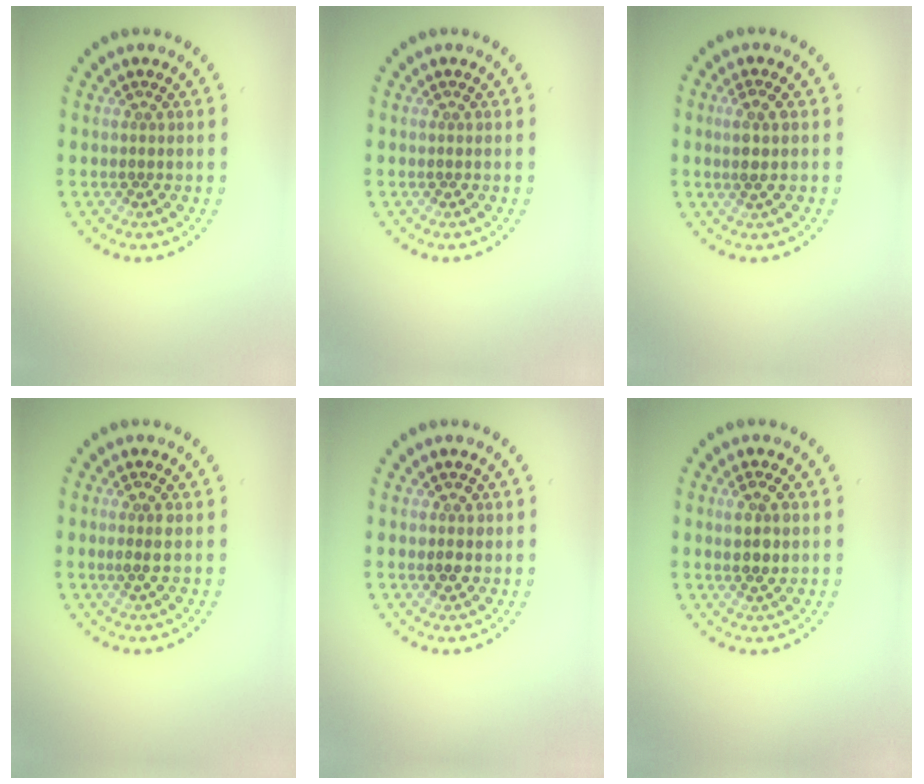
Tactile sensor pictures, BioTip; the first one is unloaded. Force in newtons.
{"total": 0.0}
{"total": 1.9, "press": 1.6, "slide": 0.9}
{"total": 1.5, "press": 1.3, "slide": 0.7}
{"total": 1.4, "press": 1.3, "slide": 0.3}
{"total": 2.6, "press": 2.5, "slide": 0.7}